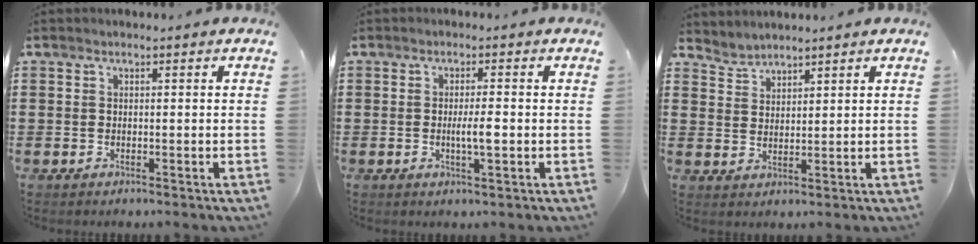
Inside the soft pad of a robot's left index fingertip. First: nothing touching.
{"total": 3.2, "force": [-0.3, 0.4, 3.2], "torque": [-0.064, -0.005, -0.009]}
{"total": 2.6, "force": [2.5, 0.3, -0.5], "torque": [0.001, -0.007, 0.049]}